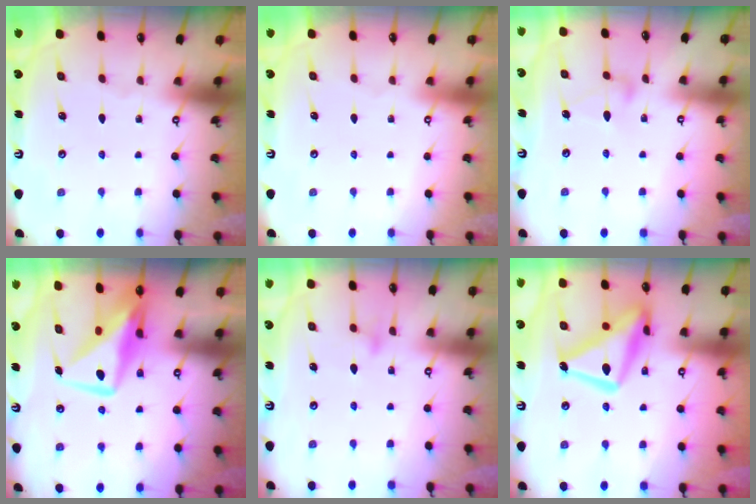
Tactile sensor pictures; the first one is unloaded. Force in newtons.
{"total": 3.9, "press": 3.9, "slide": 0.1}
{"total": 6.0, "press": 6.0, "slide": 0.3}
{"total": 12.8, "press": 12.8, "slide": 1.0}
{"total": 10.8, "press": 10.7, "slide": 0.5}
{"total": 16.3, "press": 16.2, "slide": 1.5}